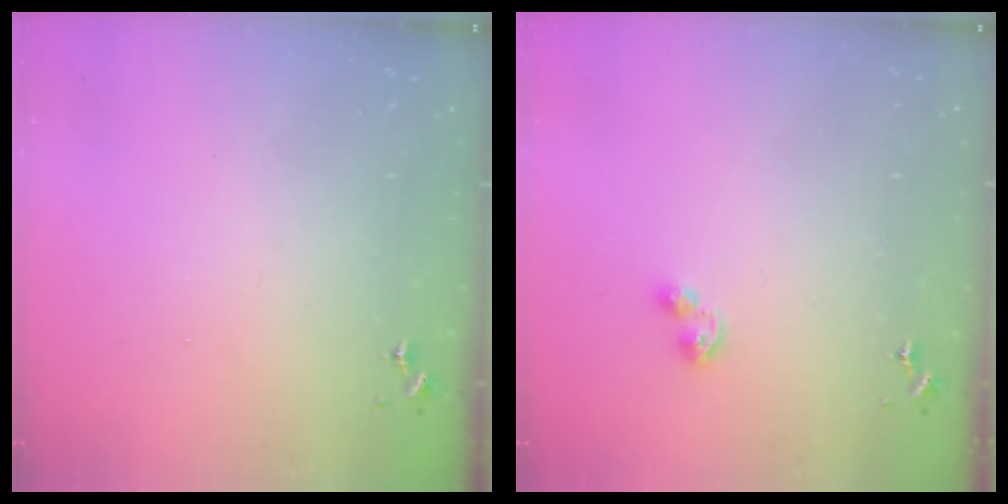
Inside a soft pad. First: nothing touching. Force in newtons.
{"total": 4.6, "press": 4.5, "slide": 0.9}